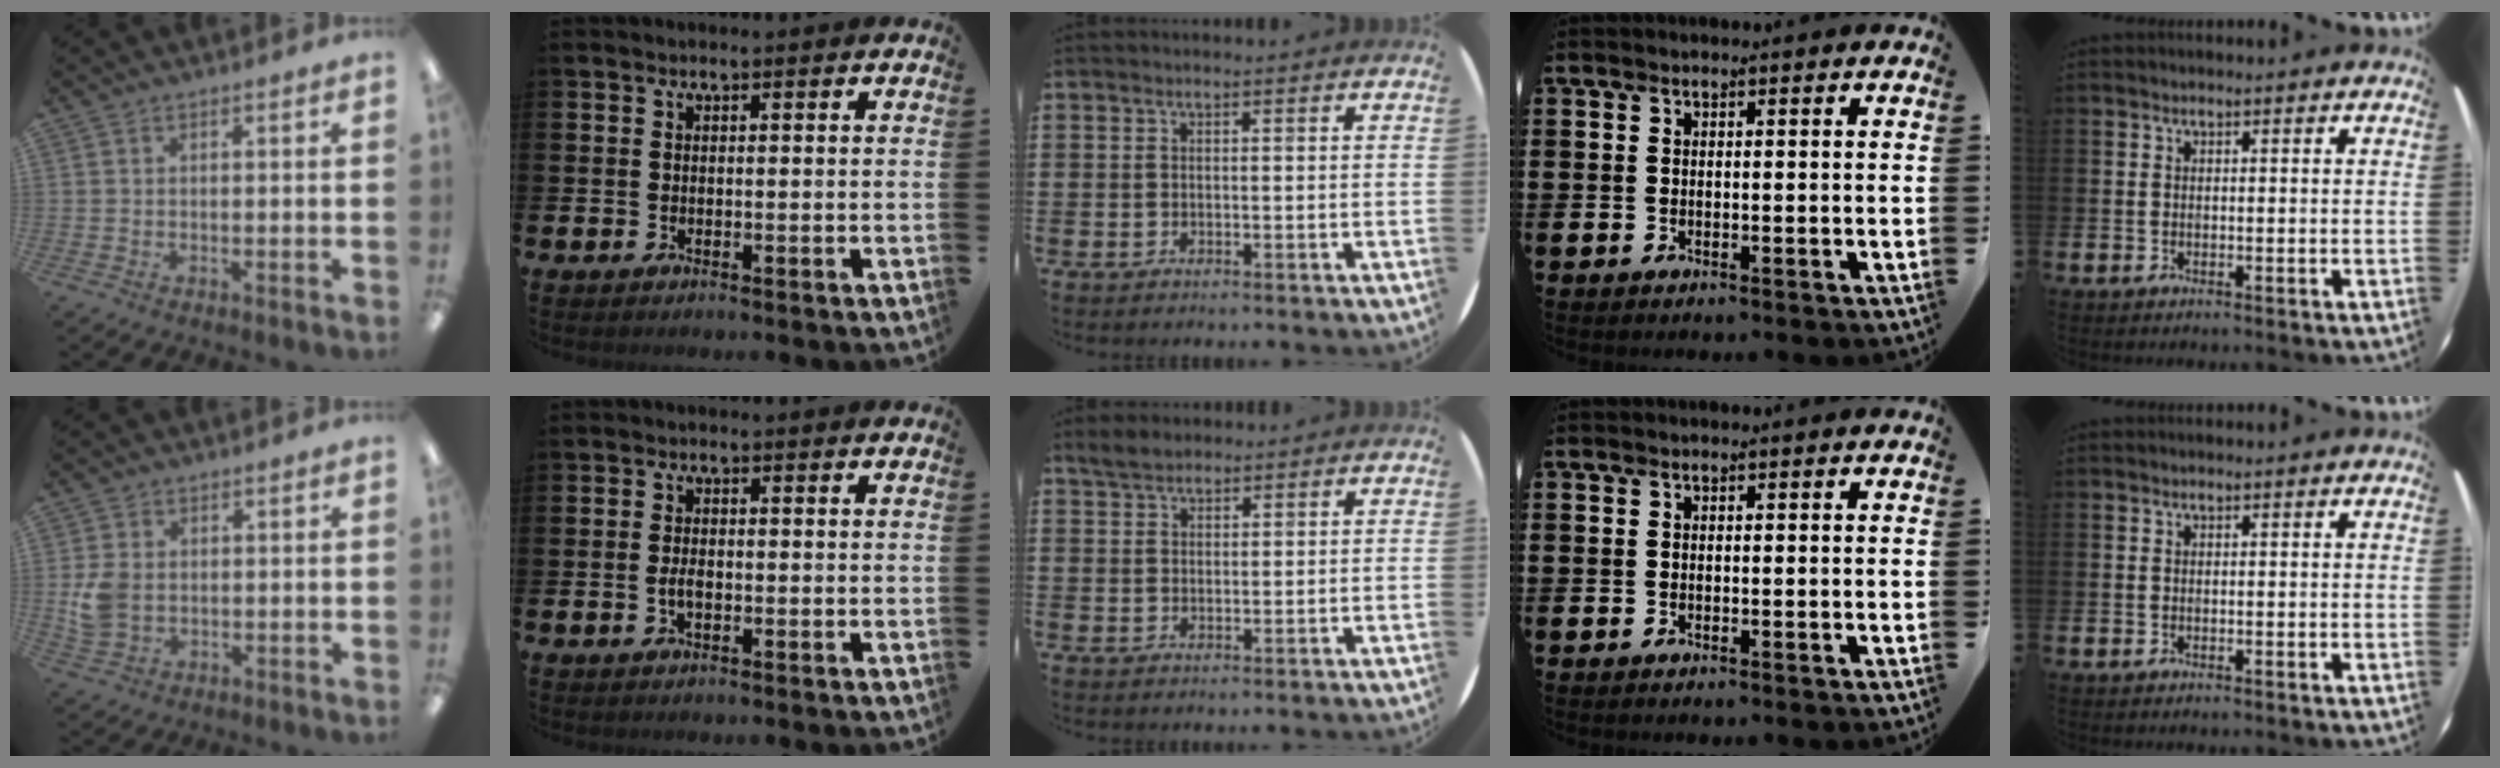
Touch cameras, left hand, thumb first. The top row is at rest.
{"thumb": {"total": 6.0, "force": [0.1, 4.7, 3.7], "torque": [-0.073, 0.004, 0.004]}, "index": {"total": 1.8, "force": [-0.4, 0.9, 1.5], "torque": [-0.025, 0.000, -0.010]}, "middle": {"total": 2.8, "force": [2.5, 1.0, 0.8], "torque": [-0.011, 0.002, 0.046]}}